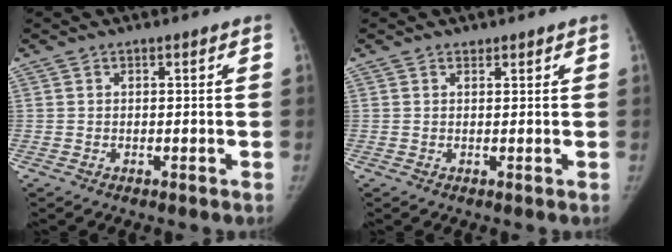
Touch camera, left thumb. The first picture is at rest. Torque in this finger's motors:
{"motor_torque": [0.07, -0.02, 0.25, -0.14, -0.04]}